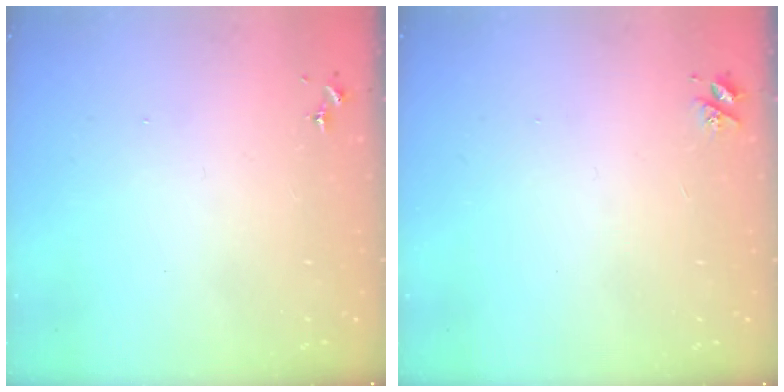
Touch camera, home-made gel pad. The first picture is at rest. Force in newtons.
{"total": 3.8, "press": 3.8, "slide": 0.5}